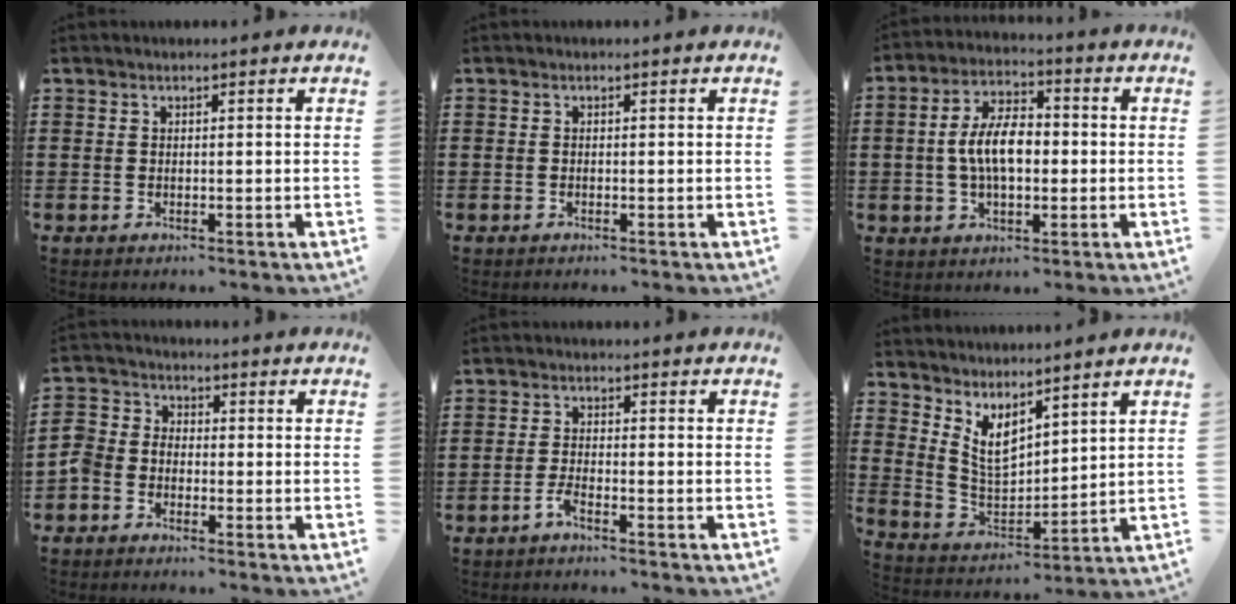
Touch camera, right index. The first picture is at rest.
{"total": 0.0}
{"total": 8.1, "force": [-0.4, 4.1, 6.9], "torque": [-0.148, 0.006, -0.014]}
{"total": 3.6, "force": [-2.7, 2.3, 0.8], "torque": [-0.045, 0.001, -0.065]}
{"total": 2.3, "force": [-1.8, 0.2, 1.4], "torque": [-0.041, -0.004, -0.038]}
{"total": 5.7, "force": [4.3, 2.4, 2.9], "torque": [-0.076, -0.020, 0.081]}